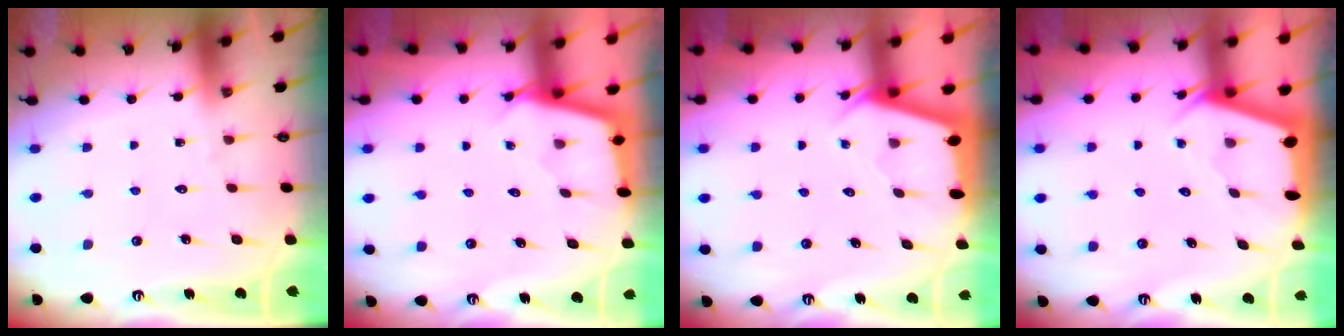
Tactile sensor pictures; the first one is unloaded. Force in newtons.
{"total": 2.1, "press": 2.1, "slide": 0.1}
{"total": 2.3, "press": 2.3, "slide": 0.2}
{"total": 2.4, "press": 2.4, "slide": 0.3}